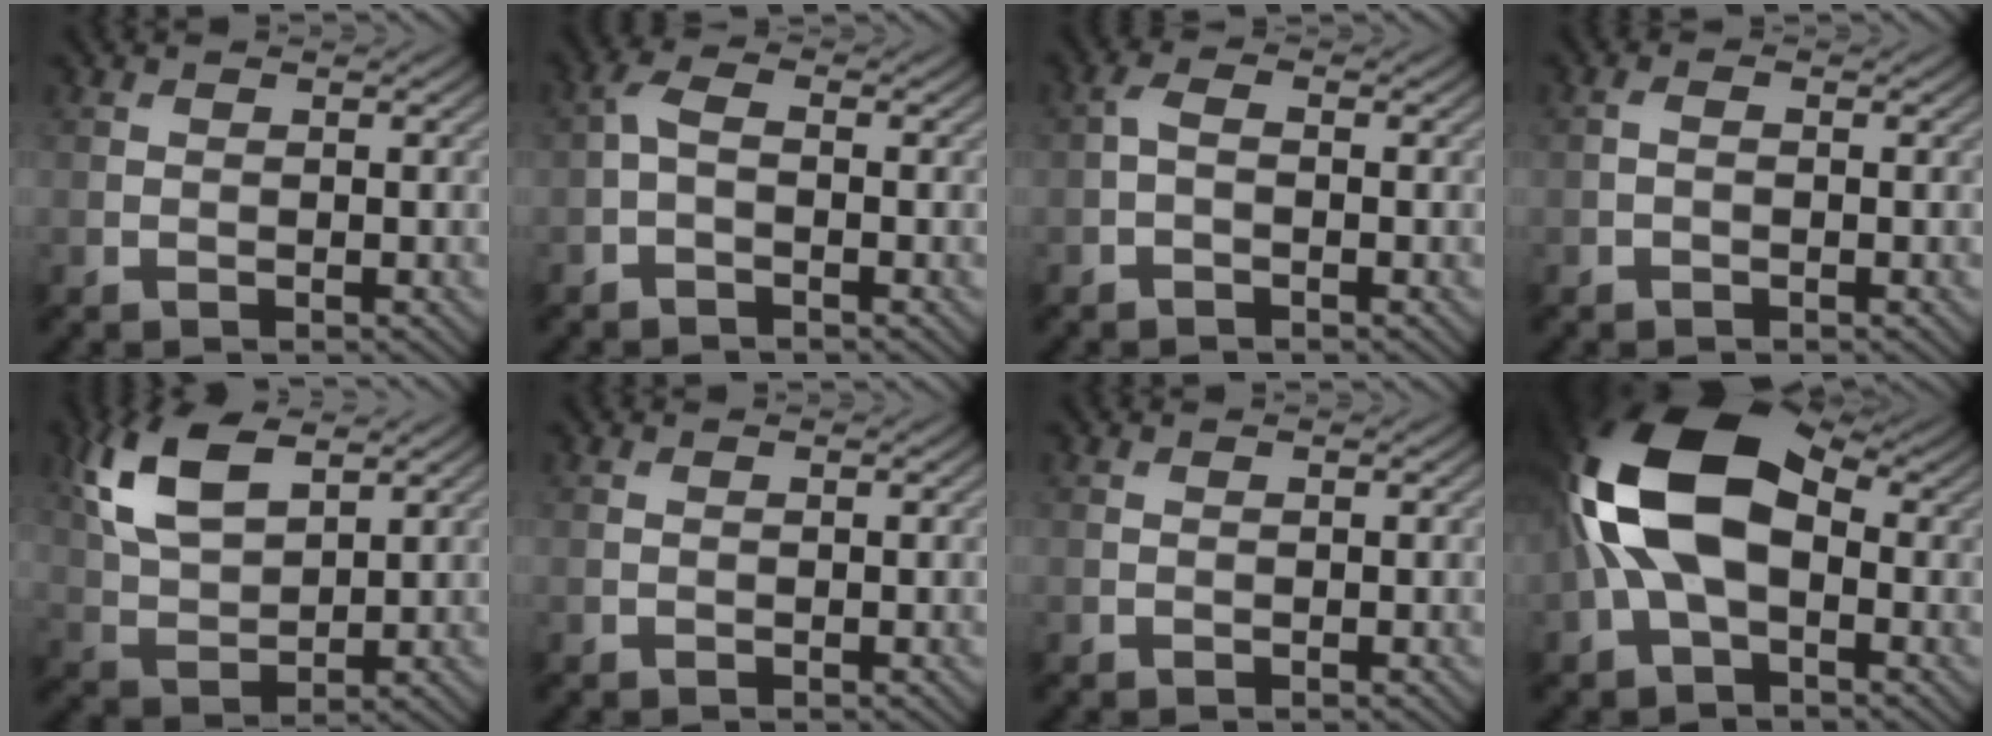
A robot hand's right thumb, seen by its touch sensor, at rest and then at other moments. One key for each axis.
{"total": 2.4, "fx": -0.6, "fy": 1.1, "fz": 2.1, "tx": -0.048, "ty": 0.007, "tz": -0.020}
{"total": 1.8, "fx": -0.5, "fy": 0.8, "fz": 1.5, "tx": -0.035, "ty": 0.005, "tz": -0.015}
{"total": 0.9, "fx": -0.2, "fy": 0.4, "fz": 0.8, "tx": -0.018, "ty": 0.001, "tz": -0.006}
{"total": 9.9, "fx": 4.7, "fy": 4.9, "fz": 7.2, "tx": -0.181, "ty": 0.012, "tz": 0.097}
{"total": 0.0}
{"total": 0.0}
{"total": 14.5, "fx": 0.9, "fy": 8.4, "fz": 11.7, "tx": -0.256, "ty": 0.019, "tz": 0.002}